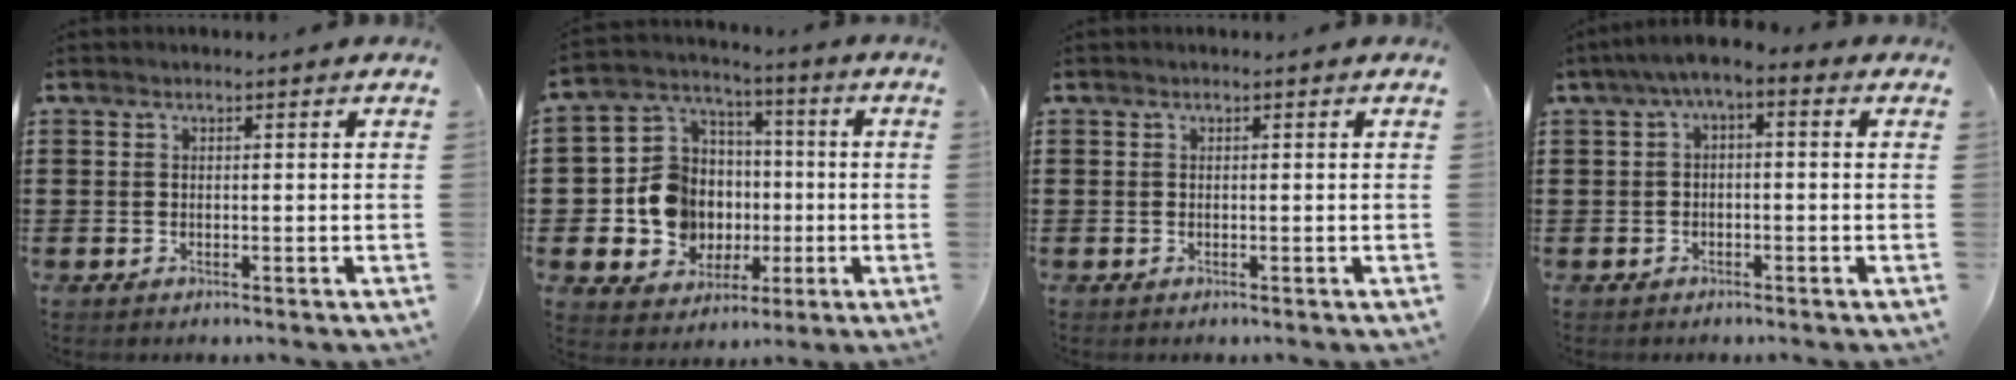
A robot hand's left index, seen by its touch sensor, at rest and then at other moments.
{"total": 10.7, "force": [-1.1, 10.1, 3.5], "torque": [-0.131, 0.003, -0.013]}
{"total": 0.0}
{"total": 2.7, "force": [-1.8, 0.5, 1.9], "torque": [-0.035, 0.003, -0.041]}